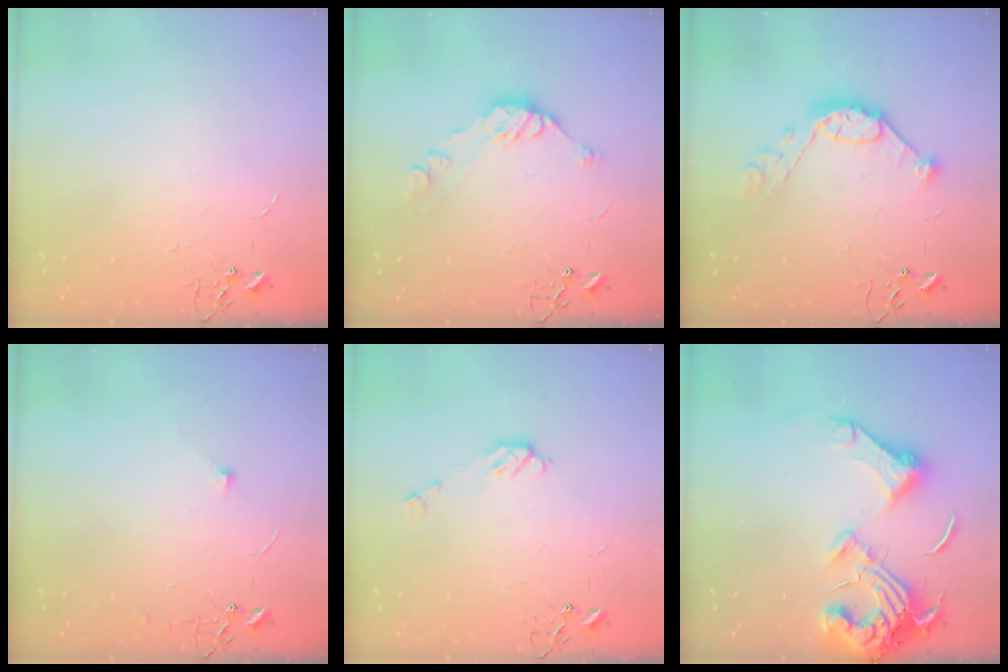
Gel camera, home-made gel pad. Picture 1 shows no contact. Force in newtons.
{"total": 9.6, "press": 9.6, "slide": 0.6}
{"total": 11.7, "press": 11.7, "slide": 0.6}
{"total": 5.5, "press": 5.5, "slide": 0.8}
{"total": 5.5, "press": 5.4, "slide": 0.4}
{"total": 18.2, "press": 18.1, "slide": 2.0}